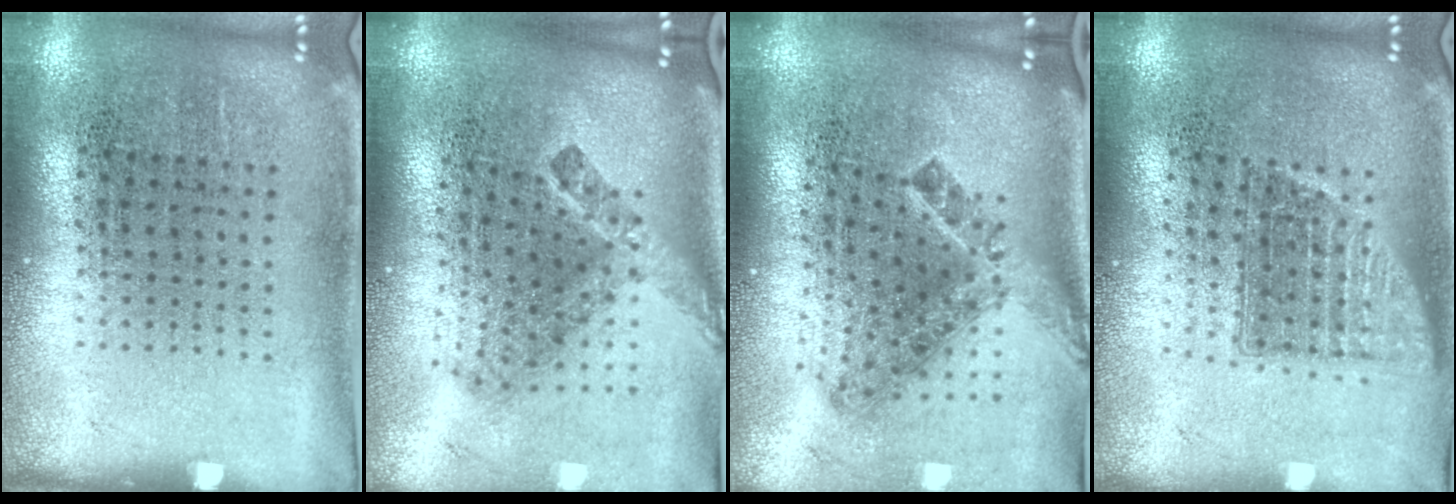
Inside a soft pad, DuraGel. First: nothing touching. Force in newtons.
{"total": 2.4, "press": 1.5, "slide": 1.9}
{"total": 2.0, "press": 1.4, "slide": 1.4}
{"total": 1.4, "press": 1.1, "slide": 0.8}